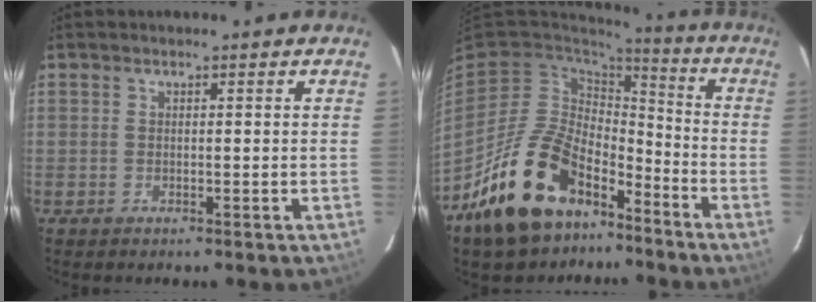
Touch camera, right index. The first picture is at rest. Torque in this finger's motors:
{"motor_torque": [0.65, -0.69, 0.98, 0.19]}